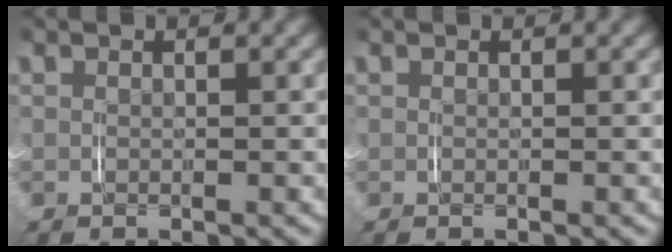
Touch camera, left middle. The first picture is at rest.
{"total": 0.0}